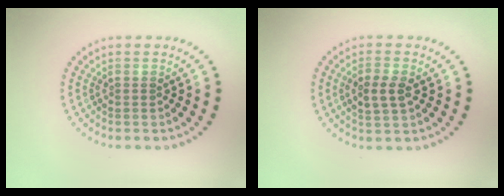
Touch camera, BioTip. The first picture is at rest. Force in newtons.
{"total": 2.5, "press": 2.5, "slide": 0.3}